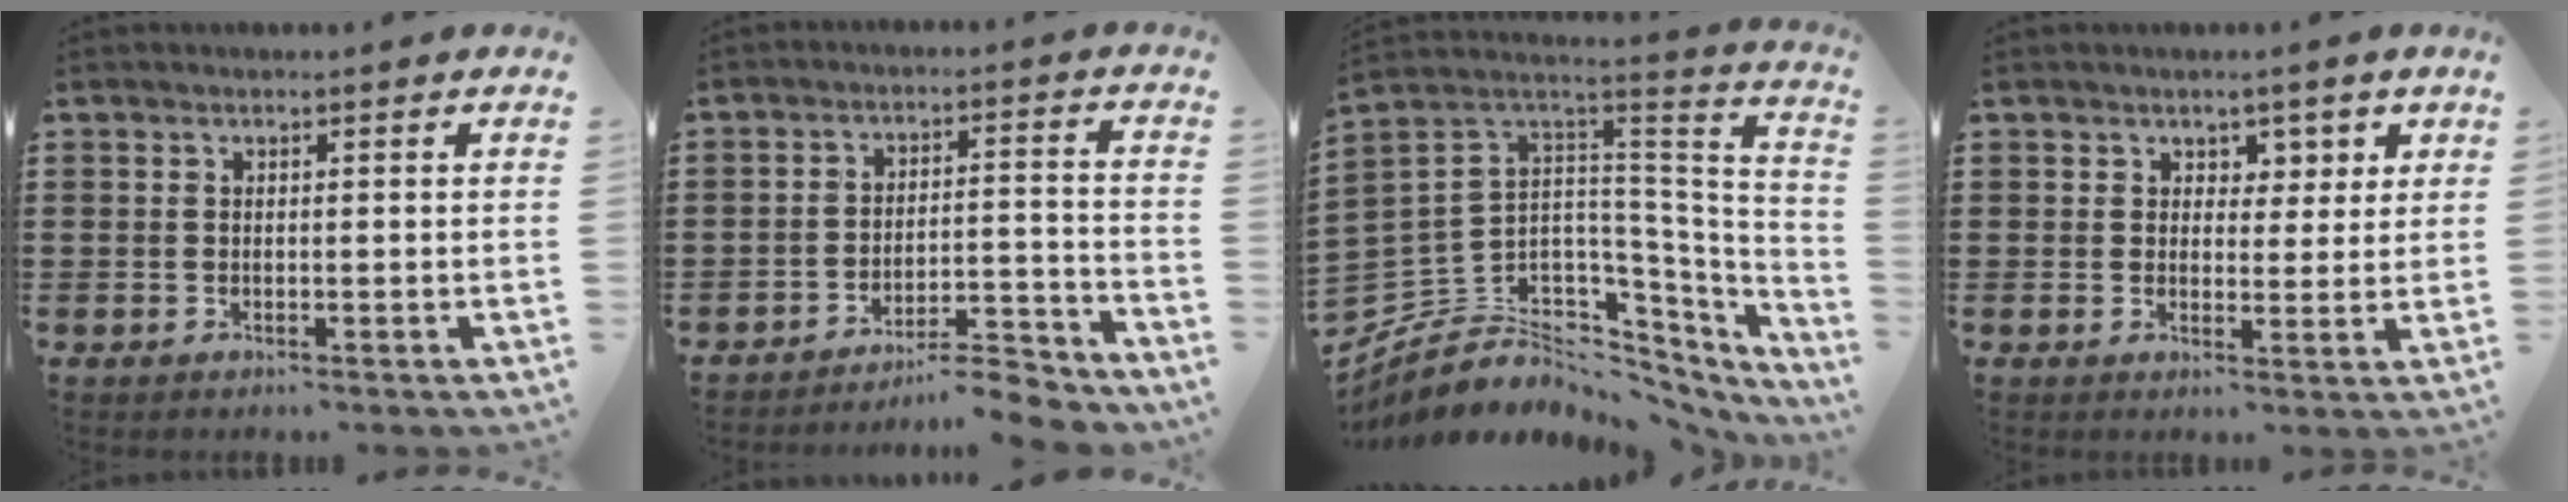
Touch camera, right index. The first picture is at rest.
{"total": 7.0, "force": [-6.6, 0.3, 2.4], "torque": [-0.032, 0.008, -0.127]}
{"total": 4.8, "force": [-0.9, 4.6, 0.8], "torque": [-0.060, -0.041, -0.015]}
{"total": 3.1, "force": [1.8, 2.5, 0.3], "torque": [-0.006, 0.005, 0.028]}